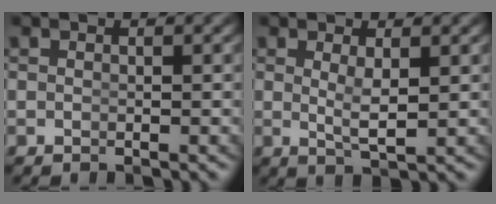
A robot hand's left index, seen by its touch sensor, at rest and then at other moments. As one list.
[{"total": 2.3, "force": [0.5, -0.3, 2.2], "torque": [-0.041, -0.020, 0.022]}]